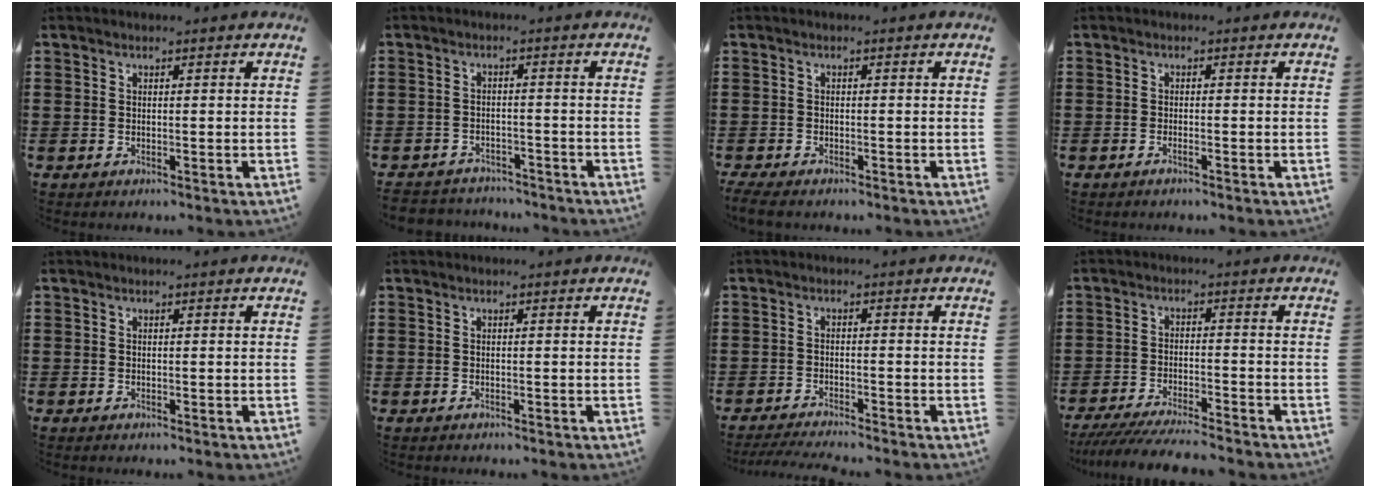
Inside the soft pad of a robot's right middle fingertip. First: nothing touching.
{"total": 2.9, "force": [-2.8, 0.5, -0.2], "torque": [-0.005, -0.002, -0.062]}
{"total": 1.4, "force": [-1.3, 0.2, 0.5], "torque": [-0.019, -0.003, -0.028]}
{"total": 0.8, "force": [-0.6, 0.0, 0.5], "torque": [-0.011, -0.003, -0.010]}
{"total": 0.0}
{"total": 0.0}
{"total": 2.6, "force": [-2.5, -0.1, 0.8], "torque": [-0.020, -0.002, -0.052]}
{"total": 5.1, "force": [-4.9, 0.0, 1.7], "torque": [-0.041, -0.015, -0.097]}